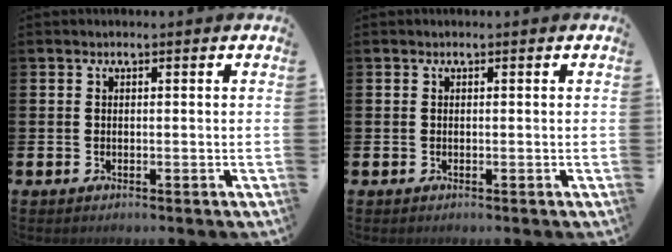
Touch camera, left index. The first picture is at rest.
{"total": 0.0}